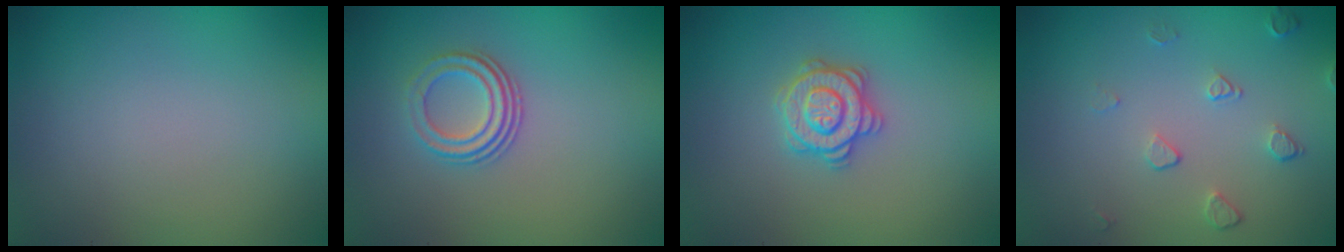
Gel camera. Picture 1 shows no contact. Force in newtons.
{"total": 2.8, "press": 2.1, "slide": 1.9}
{"total": 2.8, "press": 2.8, "slide": 0.4}
{"total": 1.6, "press": 1.1, "slide": 1.2}